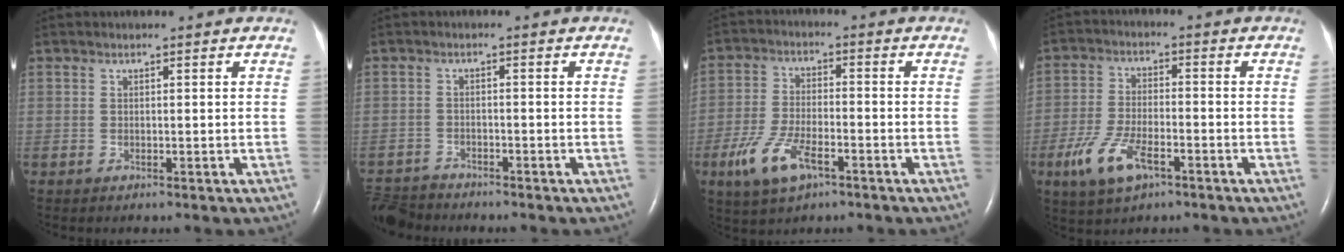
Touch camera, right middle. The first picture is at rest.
{"total": 6.0, "force": [-5.9, 1.1, 0.5], "torque": [-0.012, -0.012, -0.110]}
{"total": 8.6, "force": [-4.4, 3.2, 6.6], "torque": [-0.146, -0.008, -0.081]}
{"total": 8.4, "force": [-4.3, 3.2, 6.5], "torque": [-0.145, -0.008, -0.079]}